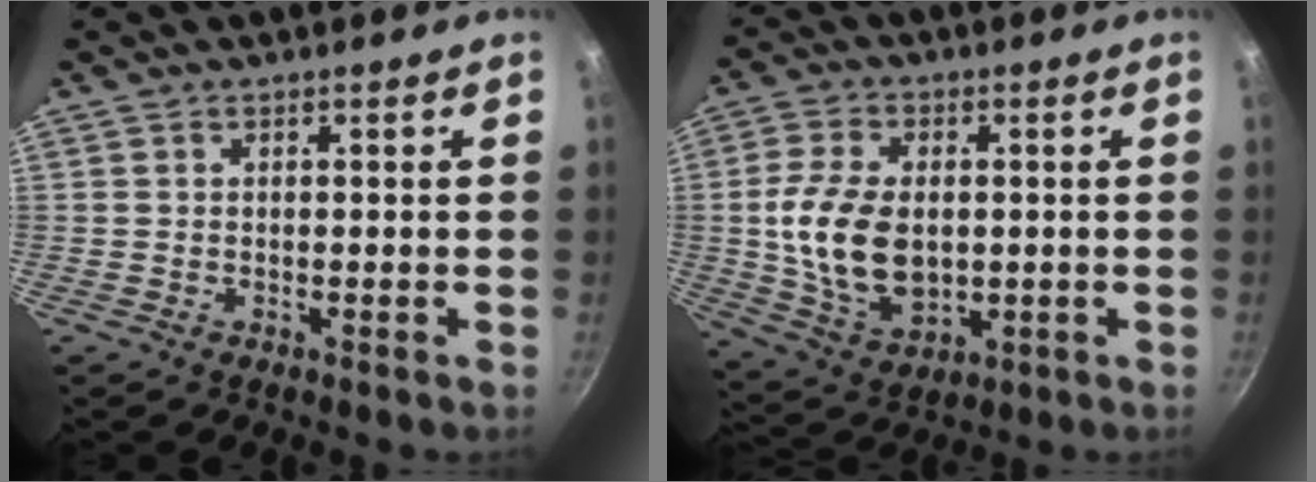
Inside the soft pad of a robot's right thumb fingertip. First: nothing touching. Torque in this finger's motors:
{"motor_torque": [-0.52, 1.27, 1.42, 0.03, 0.12]}